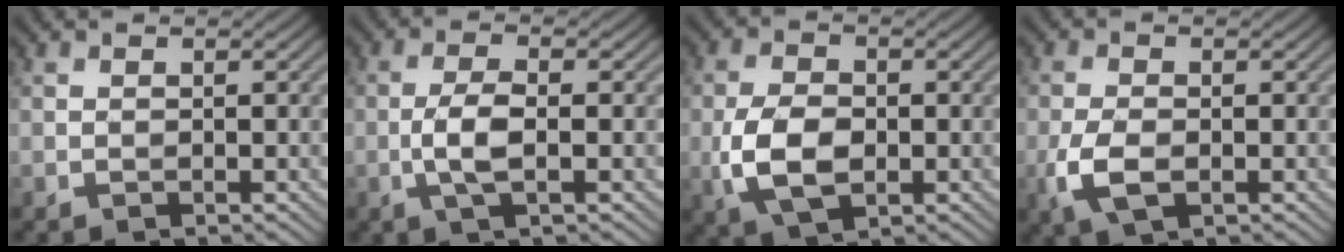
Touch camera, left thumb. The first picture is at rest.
{"total": 4.1, "force": [-1.0, 1.3, 3.8], "torque": [-0.085, 0.002, -0.025]}
{"total": 7.0, "force": [-1.5, 4.3, 5.4], "torque": [-0.125, -0.006, -0.030]}
{"total": 4.7, "force": [-1.6, 2.5, 3.6], "torque": [-0.091, -0.007, -0.033]}